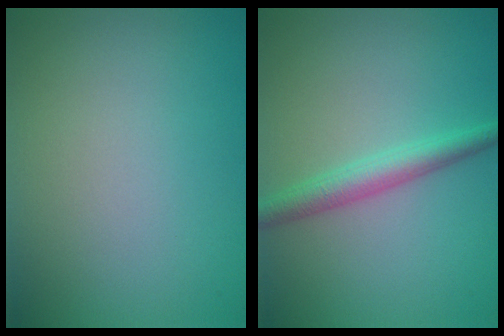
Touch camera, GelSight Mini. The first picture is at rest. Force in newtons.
{"total": 2.9, "press": 2.9, "slide": 0.1}